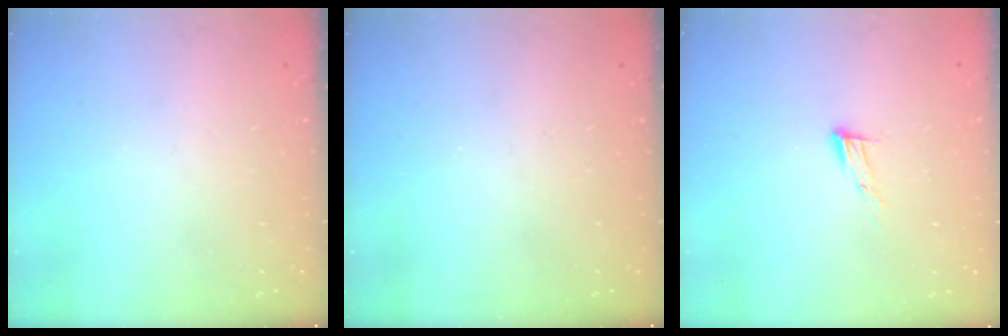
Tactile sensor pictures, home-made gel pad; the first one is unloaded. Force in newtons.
{"total": 0.0}
{"total": 7.6, "press": 7.5, "slide": 1.1}